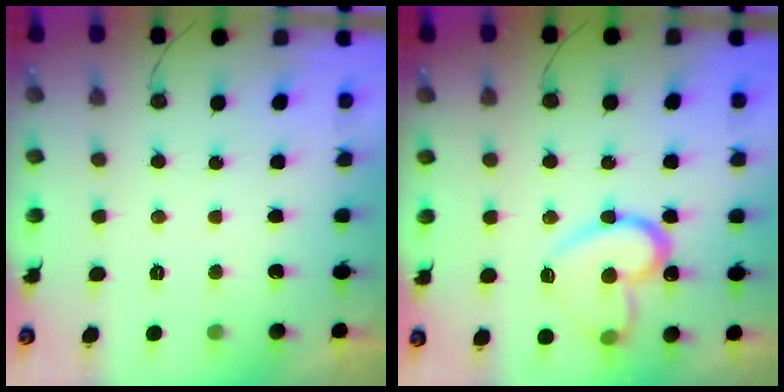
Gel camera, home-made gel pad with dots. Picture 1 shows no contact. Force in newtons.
{"total": 15.2, "press": 15.2, "slide": 0.8}